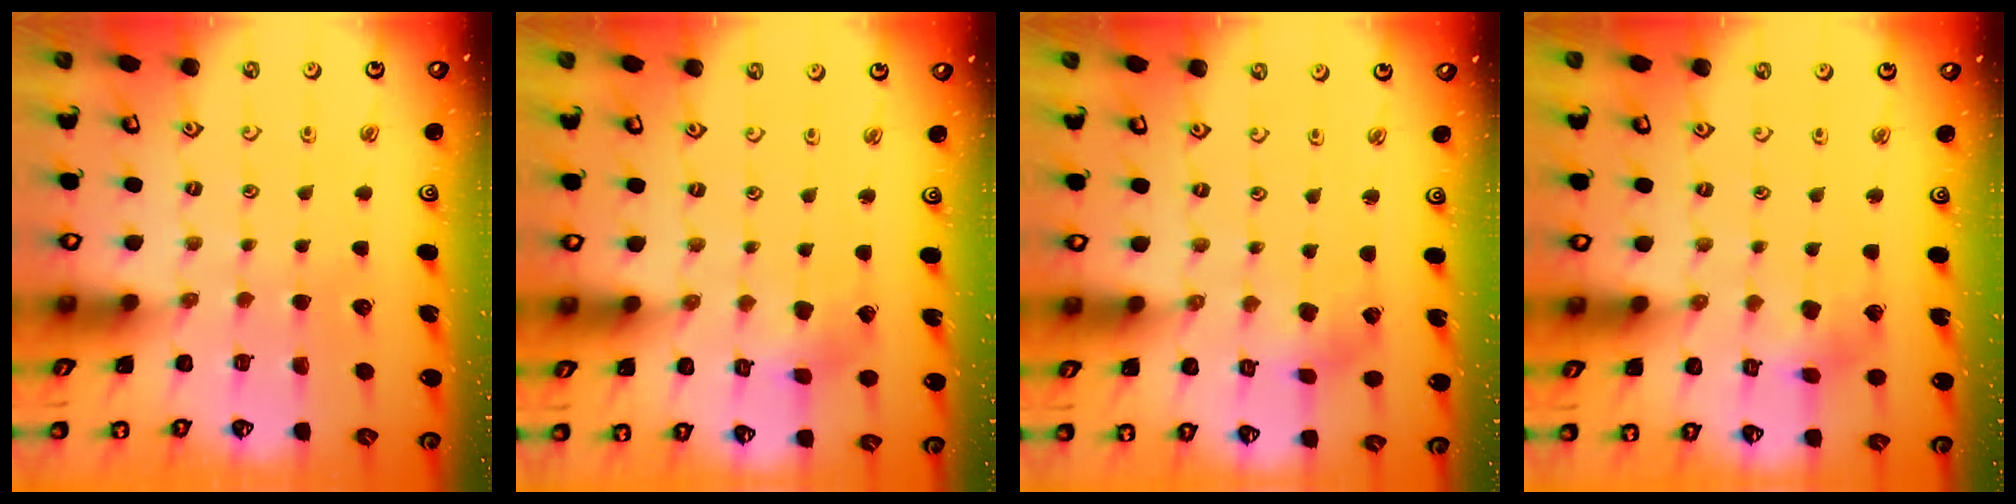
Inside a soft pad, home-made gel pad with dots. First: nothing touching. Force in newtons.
{"total": 2.1, "press": 2.1, "slide": 0.3}
{"total": 1.4, "press": 1.4, "slide": 0.2}
{"total": 4.1, "press": 4.1, "slide": 0.5}